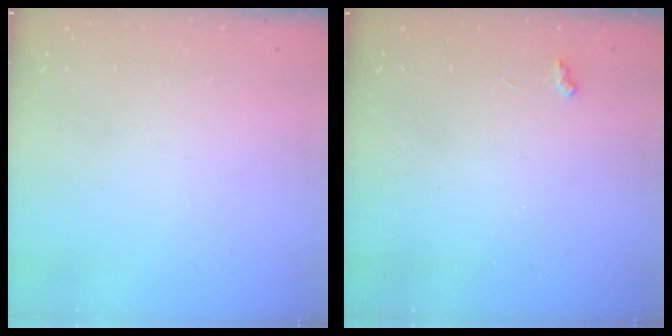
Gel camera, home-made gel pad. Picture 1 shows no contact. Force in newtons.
{"total": 2.3, "press": 2.3, "slide": 0.5}